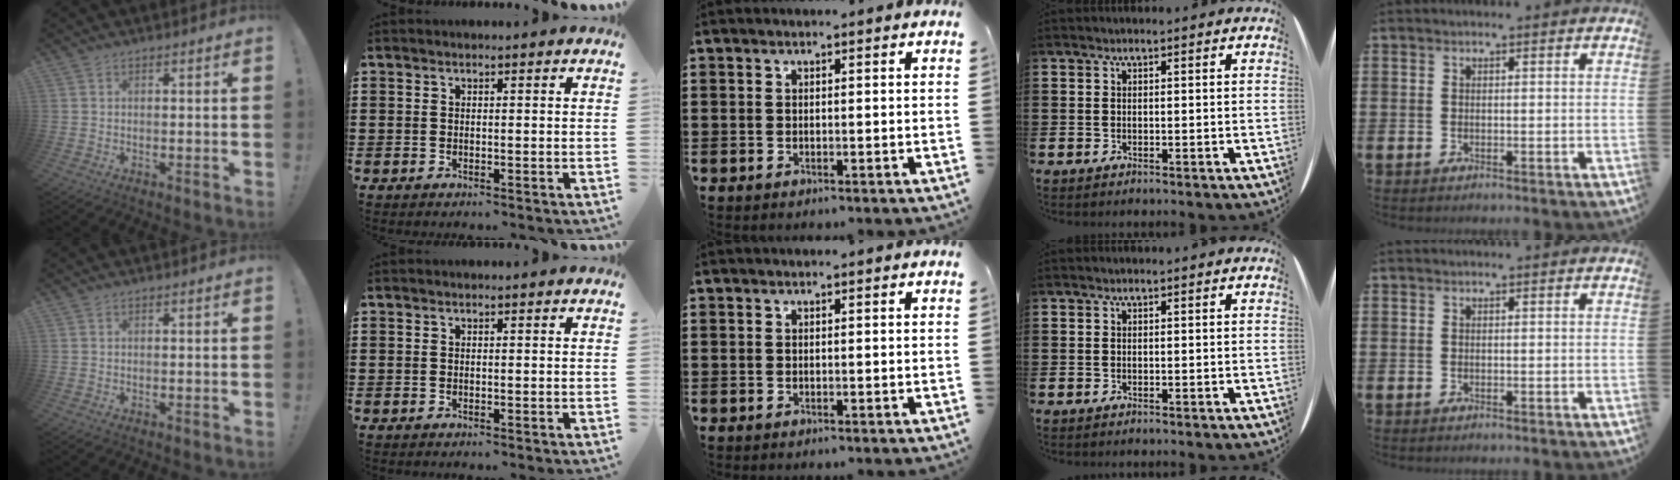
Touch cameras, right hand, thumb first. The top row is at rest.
{}